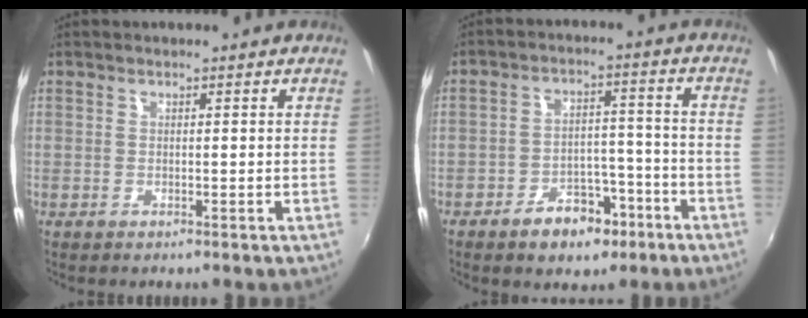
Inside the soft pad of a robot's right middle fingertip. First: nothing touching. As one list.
[{"total": 8.9, "force": [-5.8, 5.1, 4.5], "torque": [-0.089, 0.024, -0.074]}]